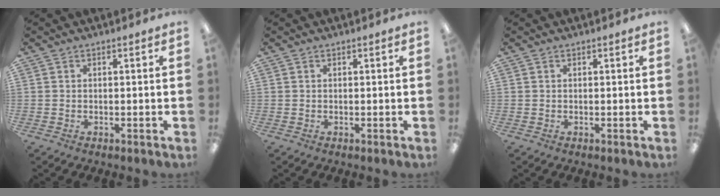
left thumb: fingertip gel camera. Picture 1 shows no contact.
{"total": 0.0}
{"total": 0.0}